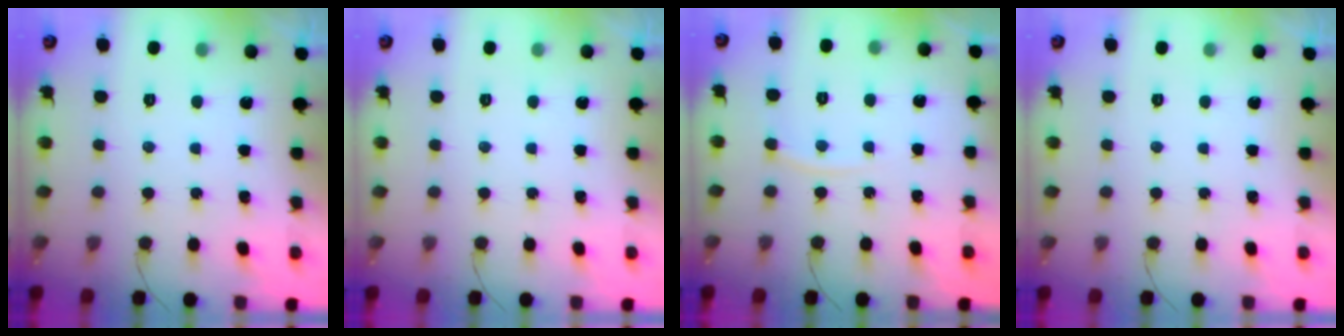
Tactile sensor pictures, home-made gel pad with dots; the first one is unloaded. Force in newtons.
{"total": 0.0}
{"total": 4.5, "press": 4.4, "slide": 0.5}
{"total": 0.0}